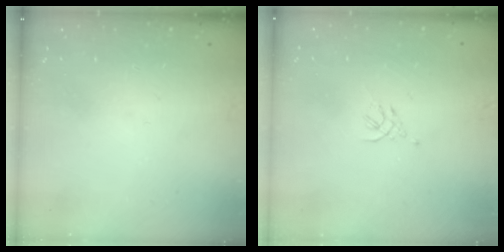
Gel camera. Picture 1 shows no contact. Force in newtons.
{"total": 1.5, "press": 1.4, "slide": 0.6}